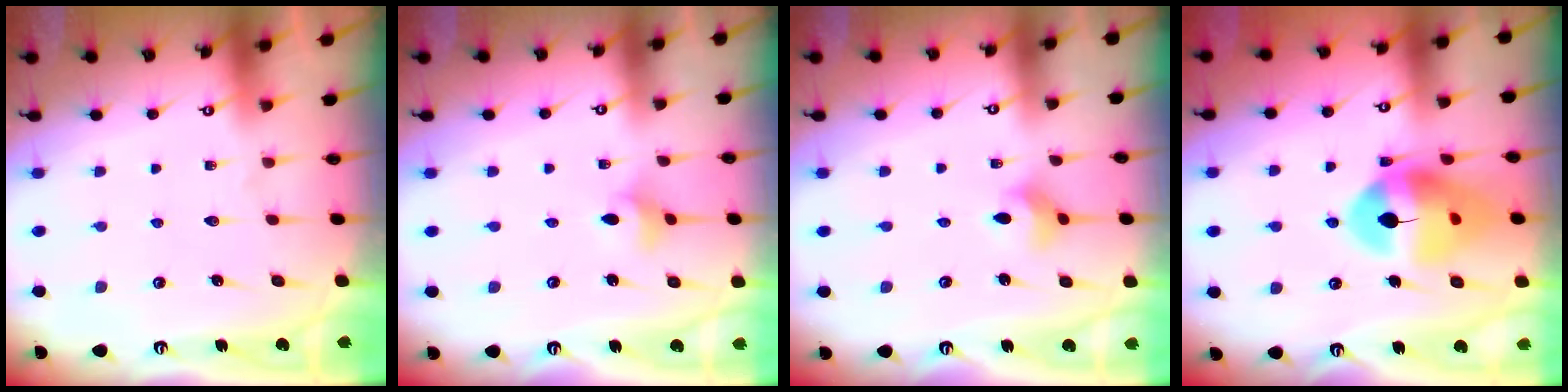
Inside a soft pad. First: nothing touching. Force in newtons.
{"total": 3.3, "press": 3.2, "slide": 0.5}
{"total": 4.6, "press": 4.5, "slide": 0.9}
{"total": 15.0, "press": 14.9, "slide": 1.9}